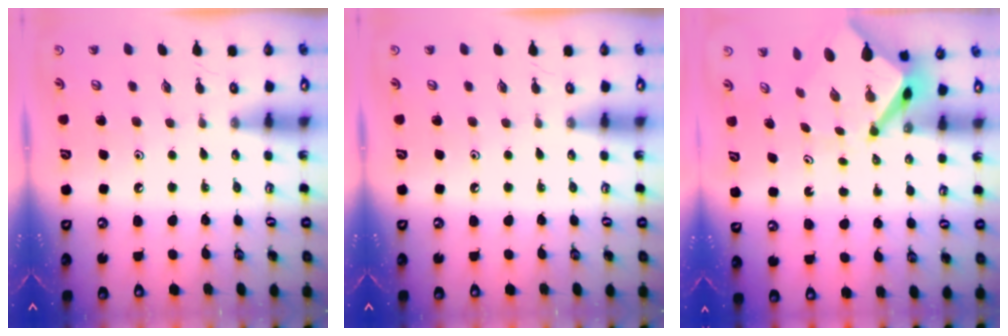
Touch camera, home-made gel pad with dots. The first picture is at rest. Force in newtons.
{"total": 0.0}
{"total": 5.7, "press": 5.6, "slide": 0.6}